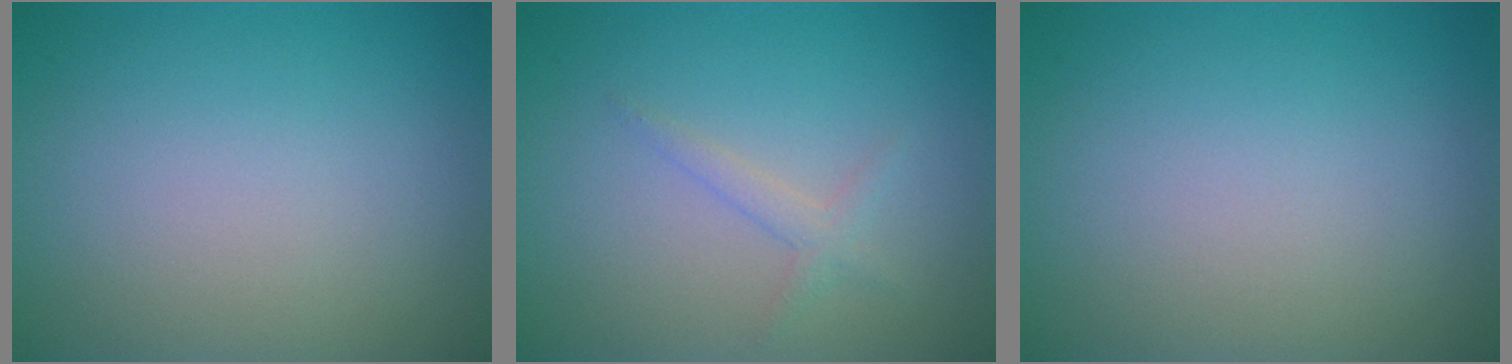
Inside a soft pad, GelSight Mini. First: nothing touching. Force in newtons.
{"total": 1.3, "press": 1.3, "slide": 0.1}
{"total": 0.0}